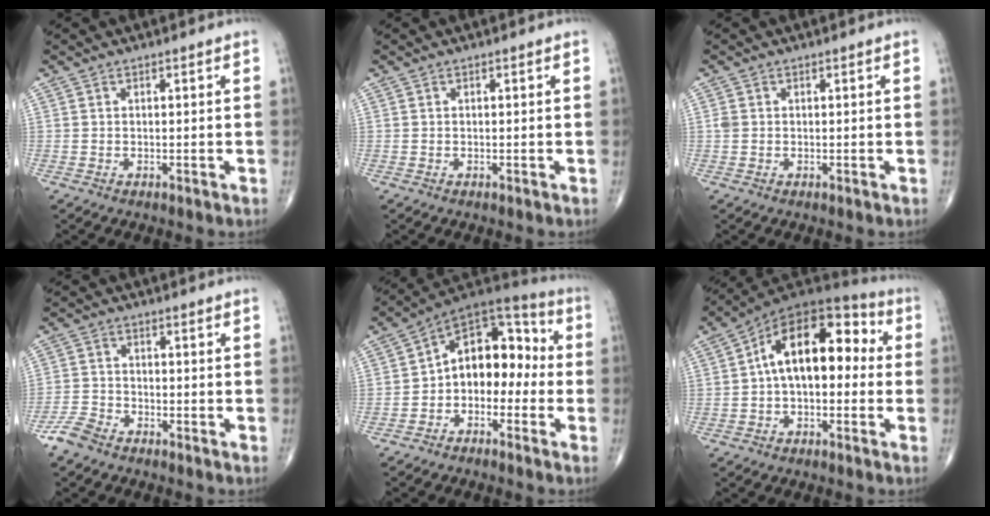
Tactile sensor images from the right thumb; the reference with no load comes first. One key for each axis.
{"total": 0.0}
{"total": 1.1, "fx": 0.1, "fy": 0.9, "fz": 0.6, "tx": -0.015, "ty": 0.002, "tz": 0.002}
{"total": 4.4, "fx": -3.6, "fy": 2.0, "fz": 1.5, "tx": -0.034, "ty": 0.007, "tz": -0.076}
{"total": 13.1, "fx": -1.9, "fy": 9.0, "fz": 9.4, "tx": -0.092, "ty": 0.056, "tz": -0.050}
{"total": 16.7, "fx": 1.3, "fy": 9.5, "fz": 13.6, "tx": -0.181, "ty": 0.052, "tz": 0.007}